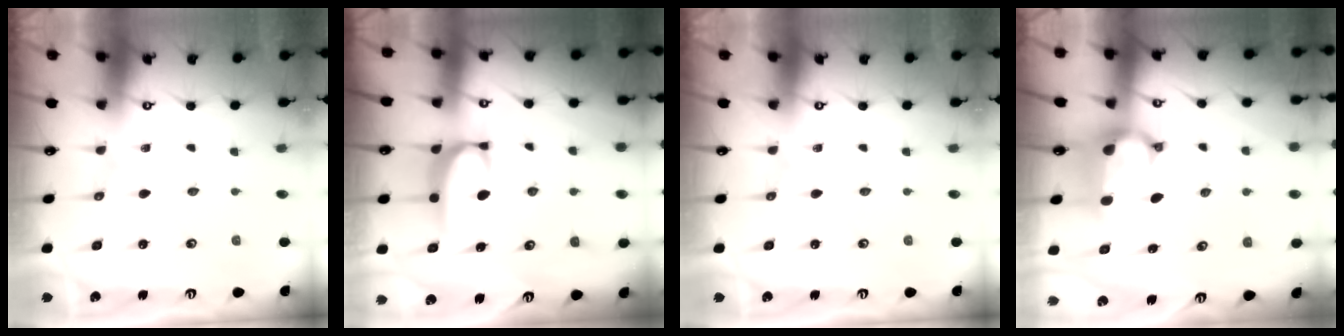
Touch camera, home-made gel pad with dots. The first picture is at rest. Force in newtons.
{"total": 1.9, "press": 1.9, "slide": 0.5}
{"total": 0.0}
{"total": 1.9, "press": 1.5, "slide": 1.1}